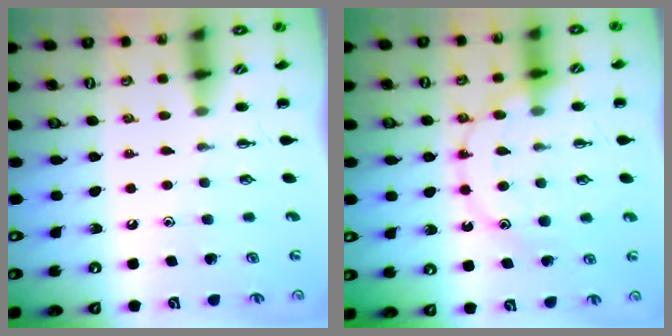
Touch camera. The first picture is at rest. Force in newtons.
{"total": 13.8, "press": 13.7, "slide": 1.8}